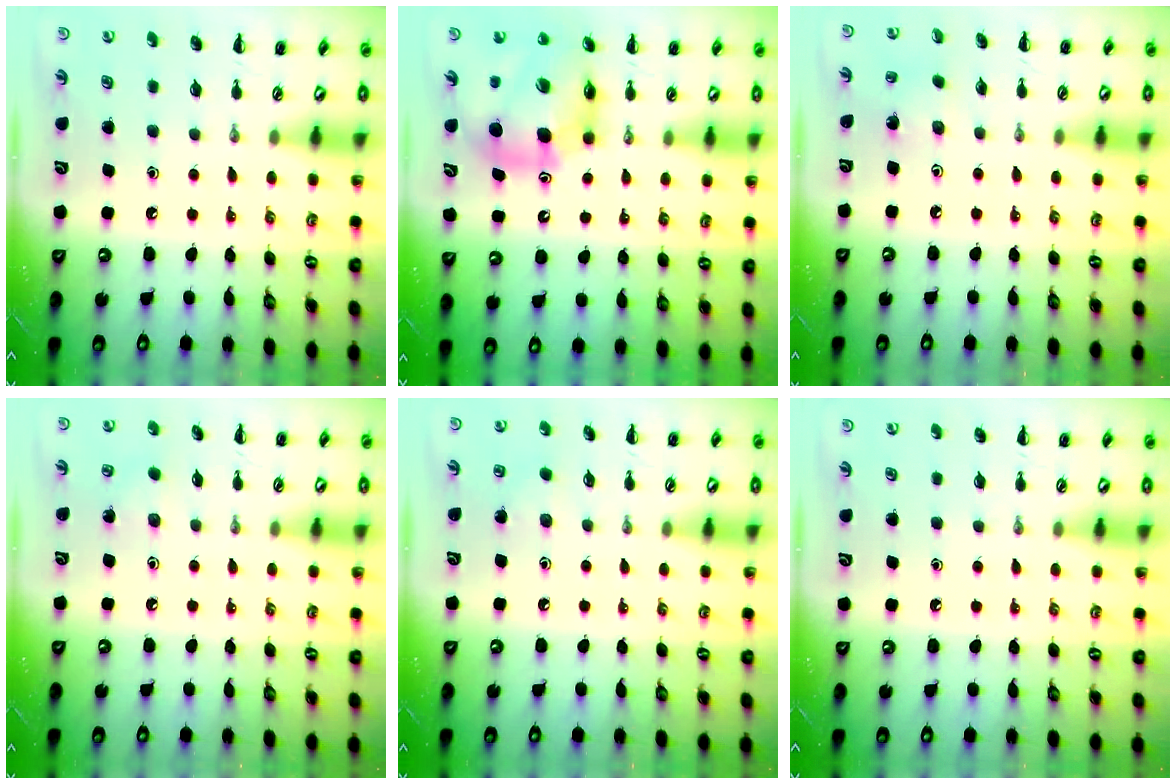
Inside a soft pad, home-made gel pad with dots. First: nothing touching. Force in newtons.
{"total": 12.9, "press": 12.3, "slide": 3.9}
{"total": 1.5, "press": 1.3, "slide": 0.6}
{"total": 2.9, "press": 2.8, "slide": 0.9}
{"total": 2.6, "press": 2.5, "slide": 0.8}
{"total": 0.0}